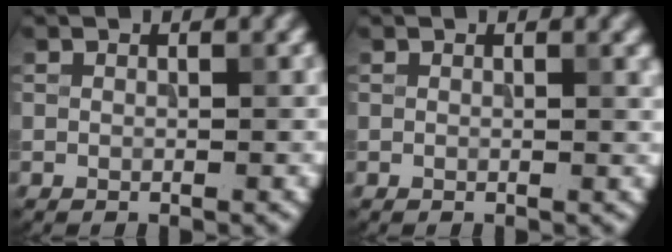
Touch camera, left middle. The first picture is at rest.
{"total": 0.6, "force": [0.4, 0.1, 0.5], "torque": [-0.009, -0.001, 0.007]}